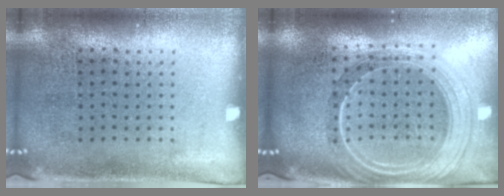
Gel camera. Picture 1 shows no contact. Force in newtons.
{"total": 2.4, "press": 2.1, "slide": 1.2}